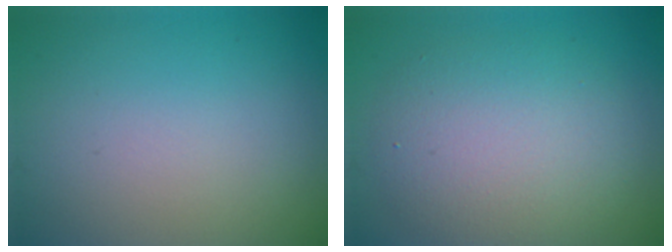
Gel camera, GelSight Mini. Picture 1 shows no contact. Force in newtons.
{"total": 6.1, "press": 6.1, "slide": 0.4}